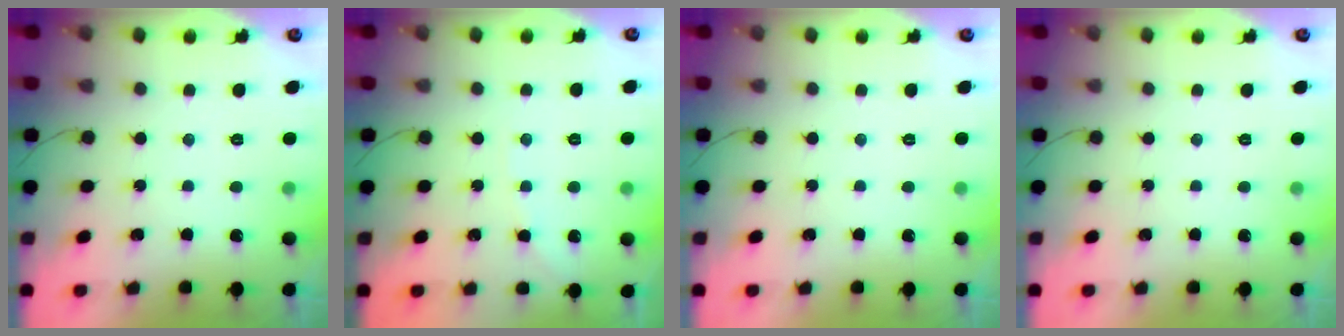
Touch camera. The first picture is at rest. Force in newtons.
{"total": 2.5, "press": 2.4, "slide": 0.5}
{"total": 0.0}
{"total": 0.0}